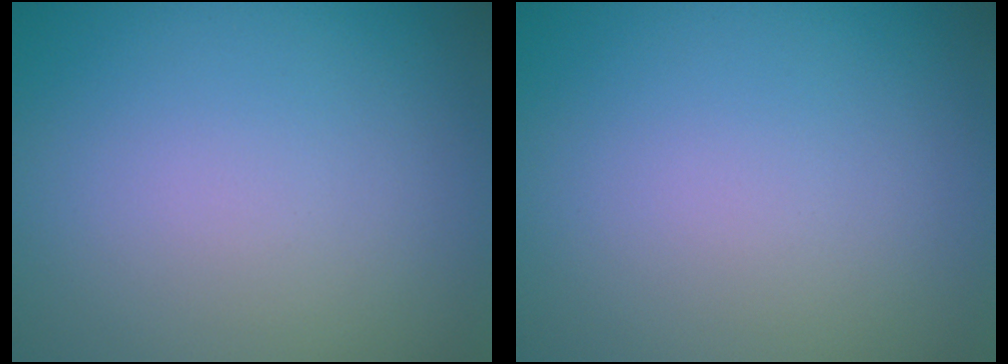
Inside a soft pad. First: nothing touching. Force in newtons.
{"total": 0.0}